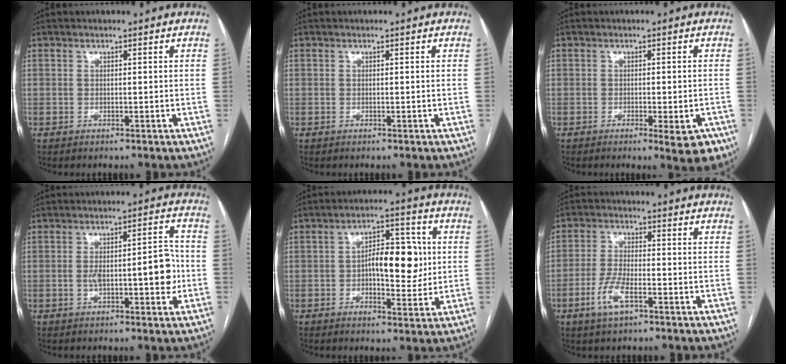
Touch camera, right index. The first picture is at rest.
{"total": 0.0}
{"total": 5.0, "force": [-2.3, 1.1, 4.3], "torque": [-0.050, -0.008, -0.025]}
{"total": 8.7, "force": [-1.3, 2.4, 8.2], "torque": [-0.128, 0.021, -0.014]}
{"total": 9.4, "force": [0.3, 4.0, 8.5], "torque": [-0.129, 0.017, 0.007]}
{"total": 5.9, "force": [-2.8, 1.6, 5.0], "torque": [-0.109, -0.006, -0.052]}